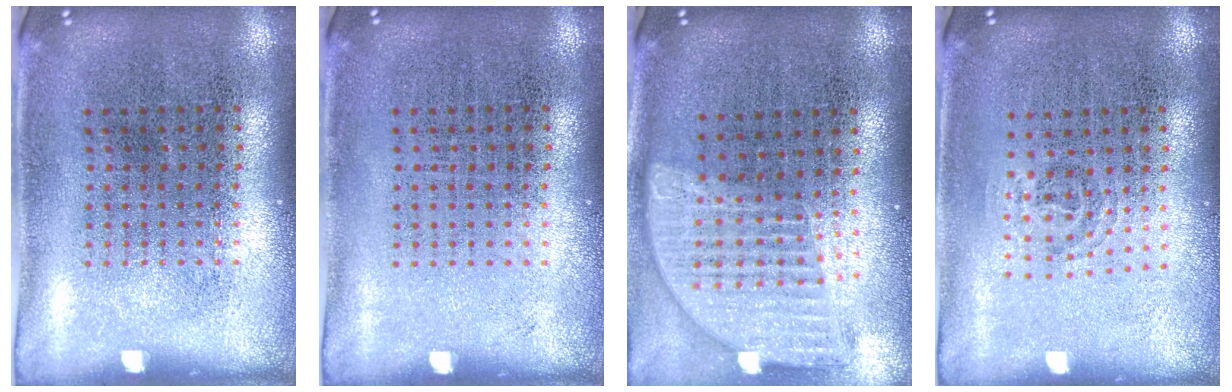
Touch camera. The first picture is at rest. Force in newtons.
{"total": 0.0}
{"total": 1.7, "press": 1.5, "slide": 0.9}
{"total": 0.9, "press": 0.6, "slide": 0.7}